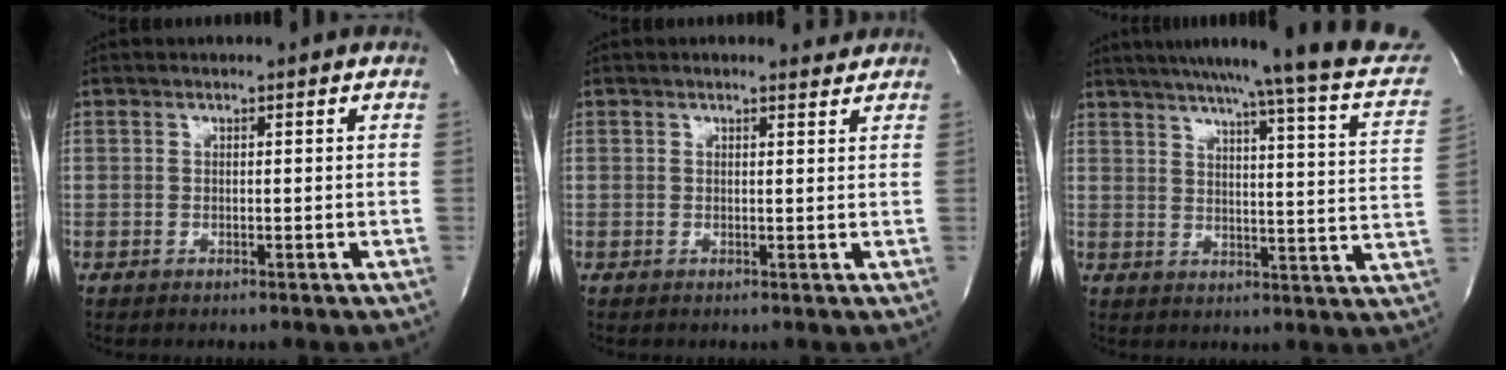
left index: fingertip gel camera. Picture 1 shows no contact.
{"total": 1.9, "force": [1.8, 0.4, 0.2], "torque": [-0.013, -0.002, 0.018]}
{"total": 24.8, "force": [21.4, 0.8, 12.6], "torque": [-0.181, -0.043, 0.253]}